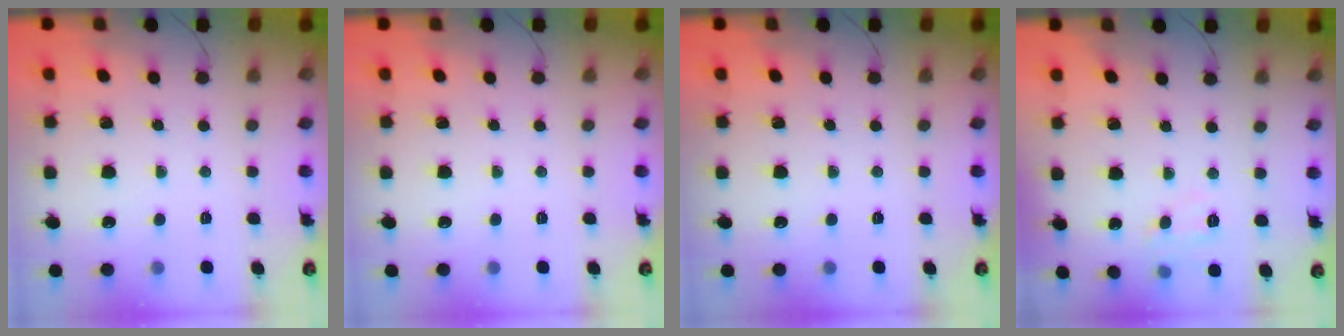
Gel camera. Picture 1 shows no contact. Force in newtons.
{"total": 0.0}
{"total": 0.0}
{"total": 6.5, "press": 6.3, "slide": 1.2}